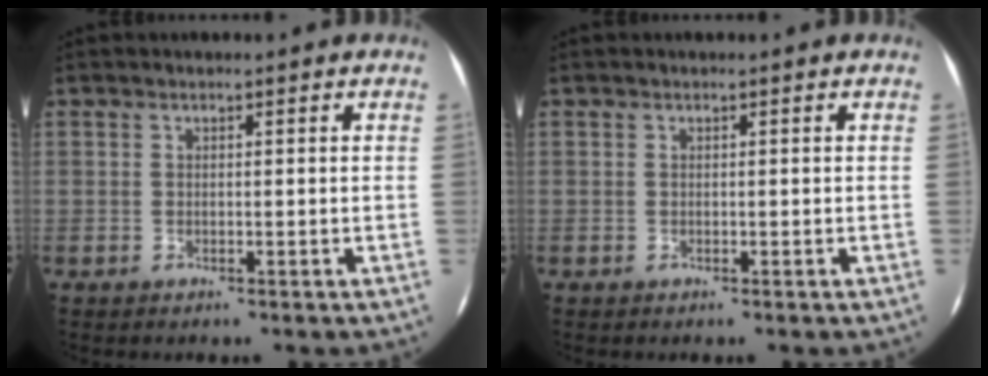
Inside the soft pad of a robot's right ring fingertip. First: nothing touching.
{"total": 0.0}